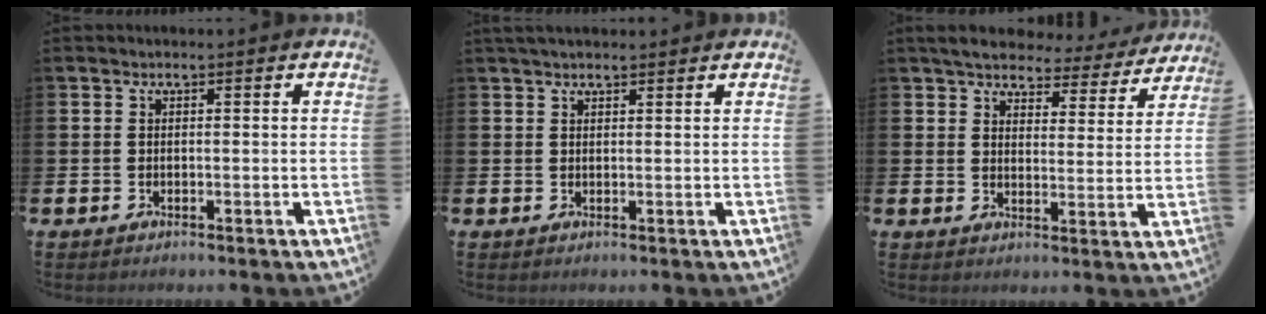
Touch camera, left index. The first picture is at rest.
{"total": 1.7, "force": [1.5, 0.4, 0.4], "torque": [0.001, -0.002, 0.026]}
{"total": 4.8, "force": [4.5, 1.5, 0.8], "torque": [-0.033, -0.030, 0.075]}